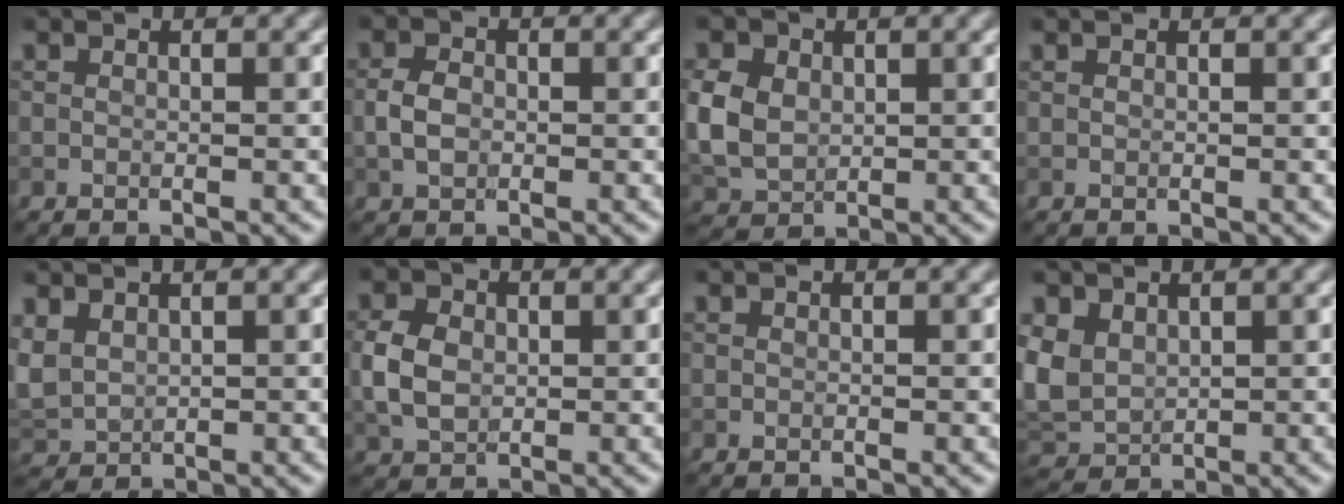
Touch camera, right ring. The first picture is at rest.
{"total": 2.1, "force": [-0.4, 1.6, 1.4], "torque": [-0.029, 0.006, -0.011]}
{"total": 5.6, "force": [0.7, 4.6, 3.2], "torque": [-0.093, 0.013, 0.015]}
{"total": 0.0}
{"total": 2.8, "force": [1.2, 2.1, 1.5], "torque": [-0.046, 0.004, 0.031]}
{"total": 3.9, "force": [0.0, 3.0, 2.4], "torque": [-0.057, 0.009, -0.001]}
{"total": 0.0}
{"total": 4.9, "force": [1.2, 3.9, 2.8], "torque": [-0.084, 0.008, 0.022]}